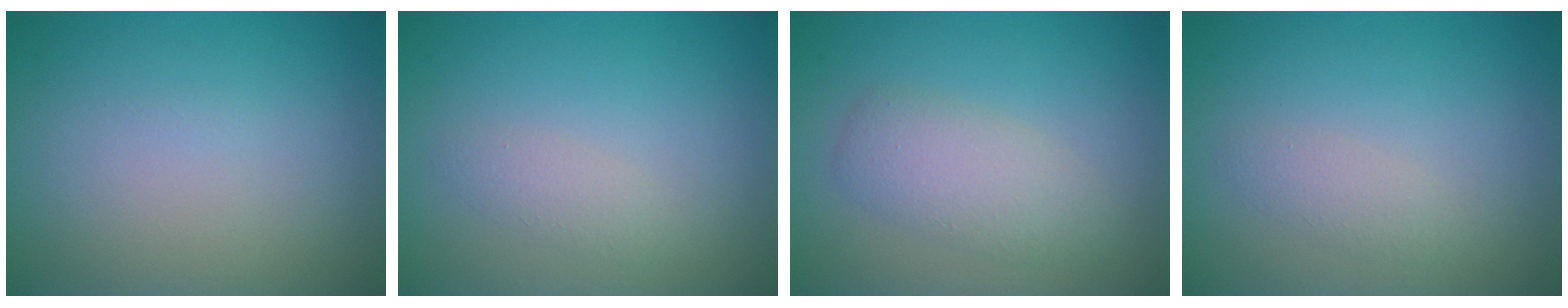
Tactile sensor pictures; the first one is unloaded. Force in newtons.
{"total": 1.4, "press": 1.4, "slide": 0.1}
{"total": 3.3, "press": 3.3, "slide": 0.0}
{"total": 1.4, "press": 1.4, "slide": 0.1}